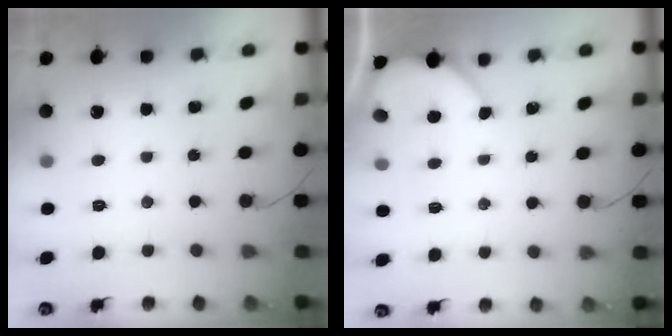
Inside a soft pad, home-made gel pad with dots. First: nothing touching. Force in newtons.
{"total": 2.9, "press": 2.9, "slide": 0.4}